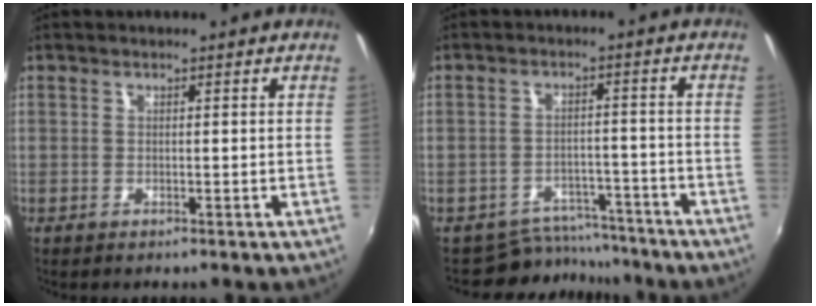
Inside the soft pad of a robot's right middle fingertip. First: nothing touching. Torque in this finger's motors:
{"motor_torque": [-0.38, -0.23, -0.14, -0.05]}